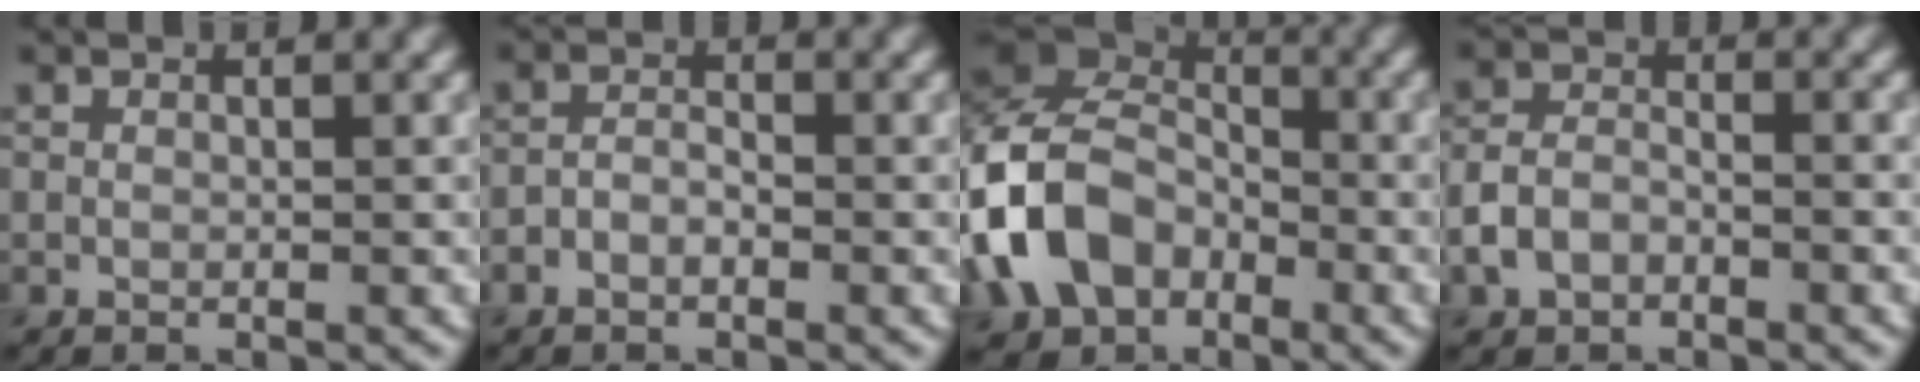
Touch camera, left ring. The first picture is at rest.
{"total": 1.5, "force": [-0.8, 0.8, 1.0], "torque": [-0.019, 0.003, -0.019]}
{"total": 10.2, "force": [-4.0, 7.6, 5.6], "torque": [-0.126, -0.004, -0.091]}
{"total": 2.8, "force": [-1.6, 1.9, 1.4], "torque": [-0.025, 0.004, -0.040]}